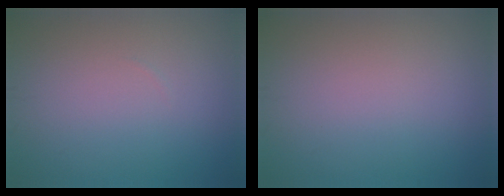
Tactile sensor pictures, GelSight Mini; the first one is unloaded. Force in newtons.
{"total": 0.0}